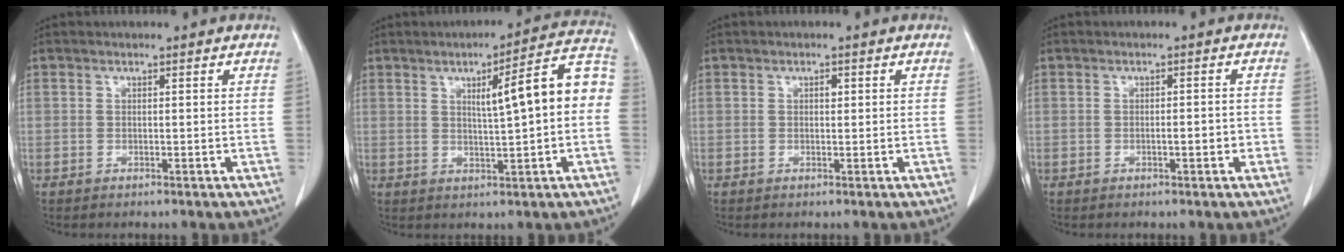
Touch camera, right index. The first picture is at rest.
{"total": 10.7, "force": [1.0, 1.0, 10.6], "torque": [-0.139, 0.028, 0.012]}
{"total": 0.8, "force": [0.2, 0.5, 0.6], "torque": [-0.010, 0.001, 0.002]}
{"total": 1.9, "force": [-0.6, 0.5, 1.7], "torque": [-0.028, 0.001, -0.008]}